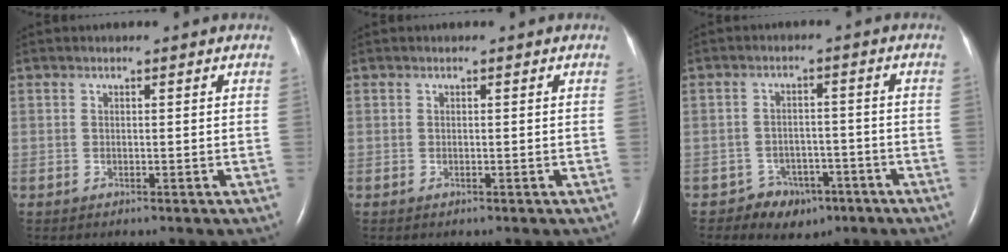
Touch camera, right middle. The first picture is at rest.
{"total": 0.0}
{"total": 5.5, "force": [-3.3, 4.3, 1.0], "torque": [-0.012, 0.014, -0.040]}